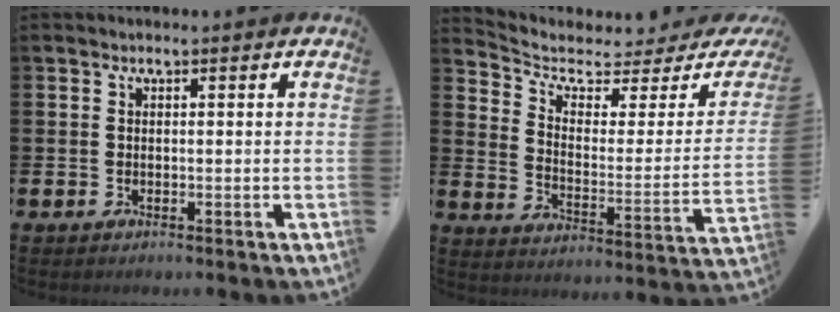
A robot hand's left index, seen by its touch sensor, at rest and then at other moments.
{"total": 4.6, "force": [3.7, 2.0, 2.0], "torque": [-0.065, -0.034, 0.054]}